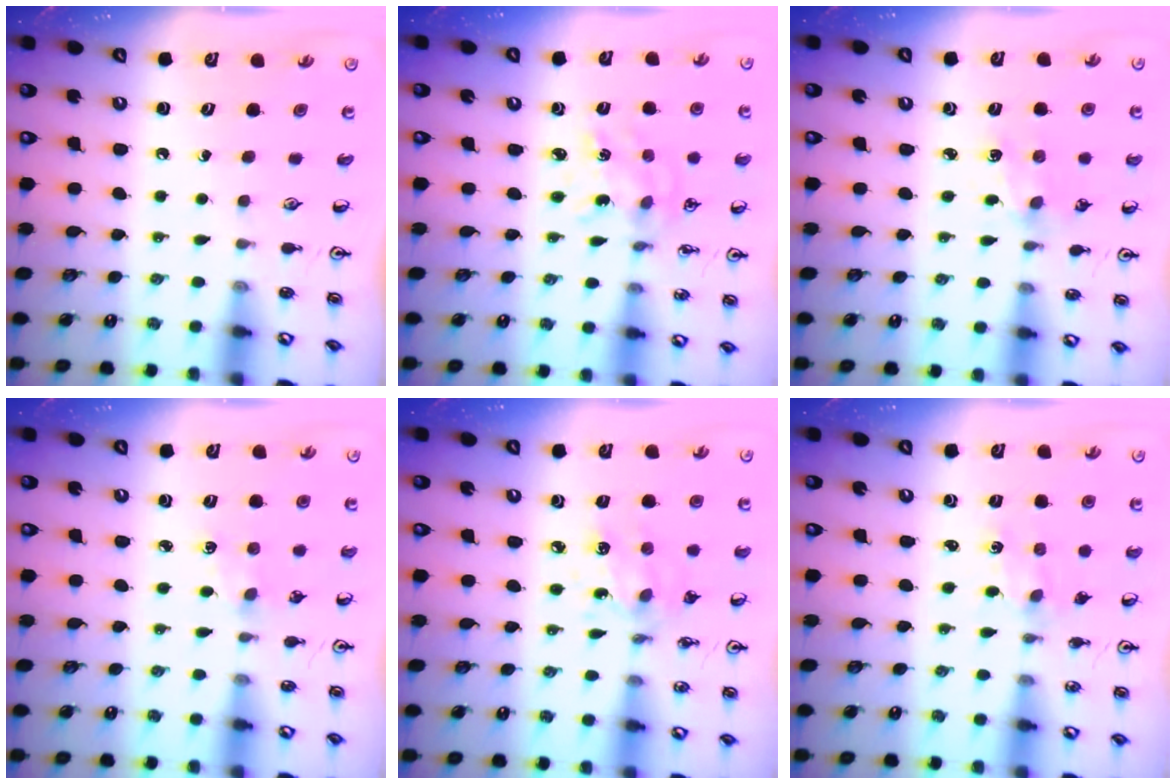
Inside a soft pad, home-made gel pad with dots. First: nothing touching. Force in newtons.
{"total": 1.8, "press": 1.8, "slide": 0.1}
{"total": 1.9, "press": 1.9, "slide": 0.3}
{"total": 1.7, "press": 1.6, "slide": 0.3}
{"total": 4.2, "press": 3.9, "slide": 1.5}
{"total": 0.0}